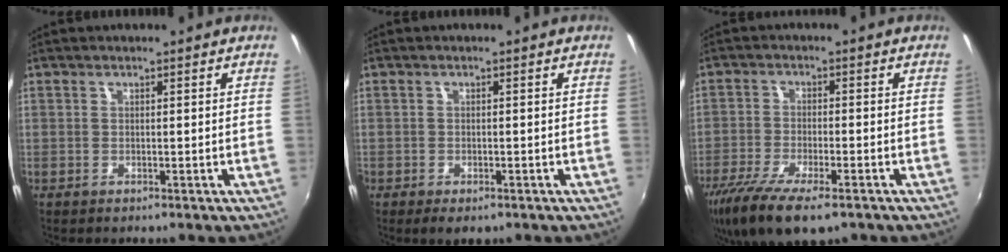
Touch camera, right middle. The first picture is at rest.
{"total": 2.7, "force": [-1.6, 1.4, 1.5], "torque": [-0.032, -0.013, -0.024]}
{"total": 13.9, "force": [-9.5, 4.4, 9.2], "torque": [-0.201, -0.049, -0.169]}